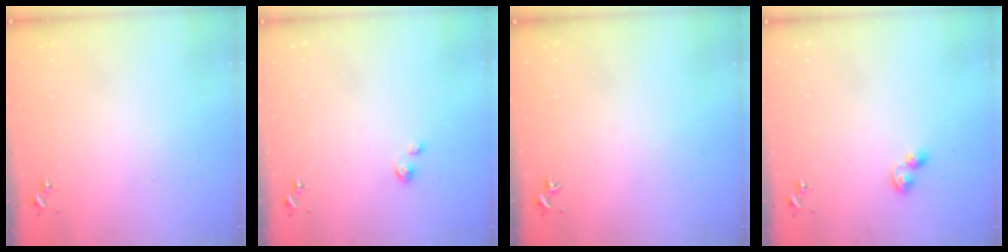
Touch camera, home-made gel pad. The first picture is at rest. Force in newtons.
{"total": 3.5, "press": 3.4, "slide": 0.4}
{"total": 0.0}
{"total": 5.0, "press": 5.0, "slide": 0.5}